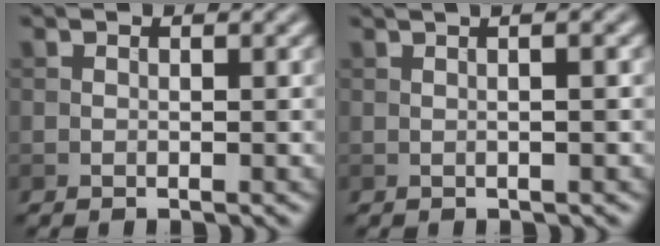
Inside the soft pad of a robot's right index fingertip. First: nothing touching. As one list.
[{"total": 5.2, "force": [1.8, 2.5, 4.1], "torque": [-0.014, 0.033, -0.012]}]